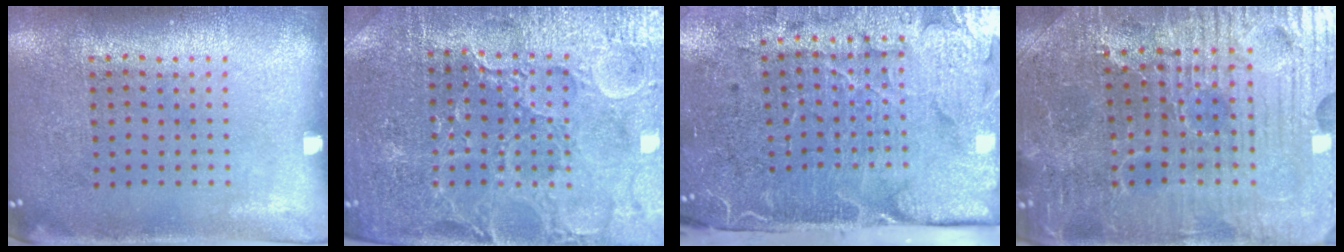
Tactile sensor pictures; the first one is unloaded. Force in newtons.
{"total": 4.3, "press": 4.1, "slide": 1.3}
{"total": 5.0, "press": 4.0, "slide": 3.1}
{"total": 5.1, "press": 5.0, "slide": 1.1}